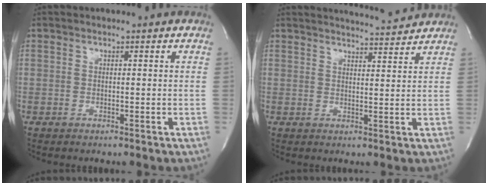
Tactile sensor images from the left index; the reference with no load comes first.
{"total": 5.8, "force": [5.7, -0.2, 0.7], "torque": [-0.021, -0.005, 0.073]}